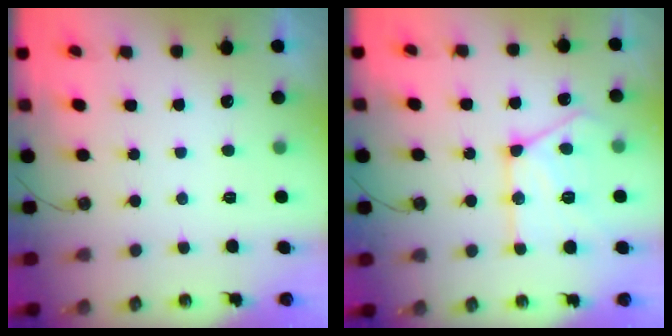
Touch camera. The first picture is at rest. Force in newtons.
{"total": 17.7, "press": 17.7, "slide": 1.8}